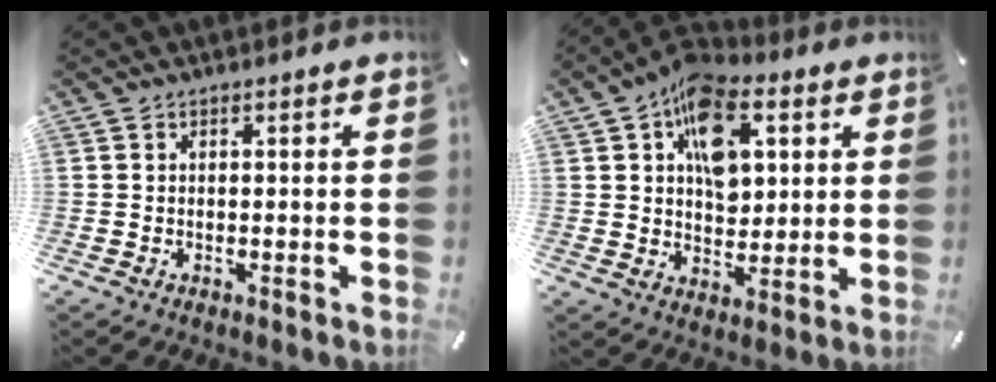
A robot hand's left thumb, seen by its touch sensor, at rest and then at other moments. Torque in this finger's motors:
{"motor_torque": [0.51, 1.16, 1.78, -0.99, 0.54]}